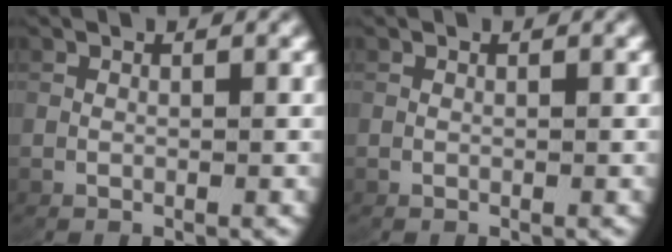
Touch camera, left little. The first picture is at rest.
{"total": 0.0}